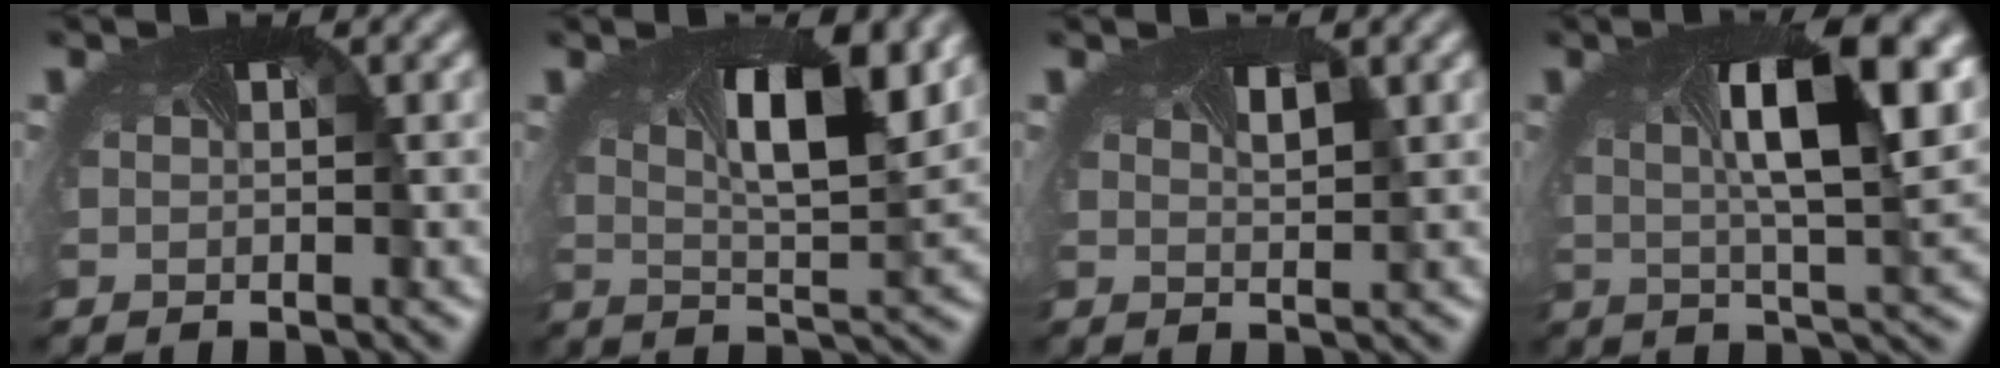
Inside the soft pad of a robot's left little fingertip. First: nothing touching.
{"total": 6.8, "force": [2.7, 2.3, 5.9], "torque": [-0.095, -0.002, 0.040]}
{"total": 1.2, "force": [0.7, 0.3, 0.9], "torque": [-0.012, 0.002, 0.012]}
{"total": 10.1, "force": [2.6, 3.2, 9.2], "torque": [-0.141, -0.001, 0.043]}